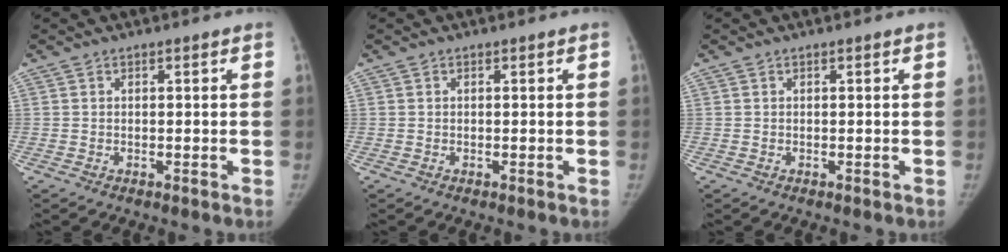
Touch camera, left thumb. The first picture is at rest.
{"total": 0.0}
{"total": 0.0}